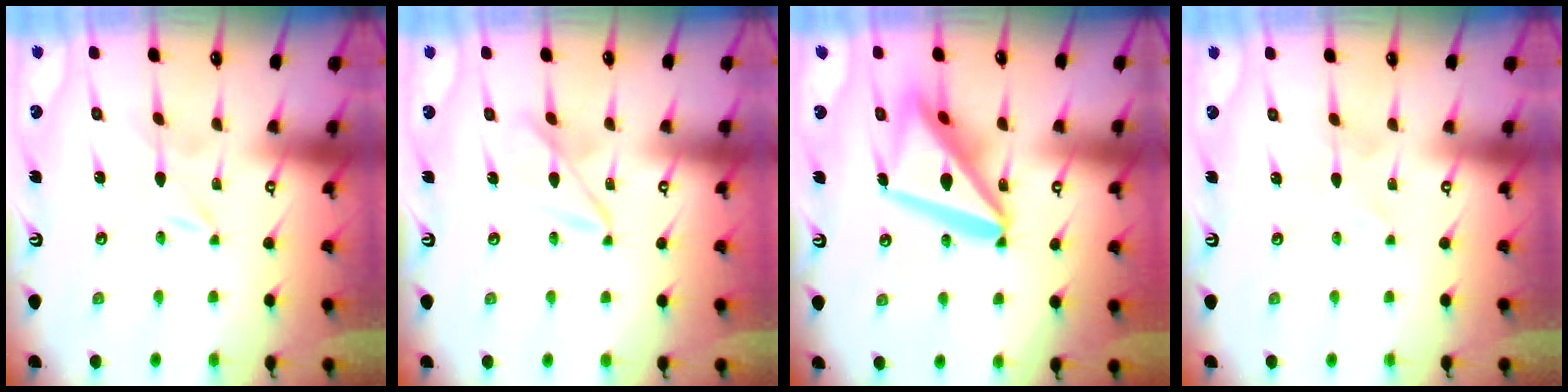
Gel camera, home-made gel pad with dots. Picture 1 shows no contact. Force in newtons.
{"total": 6.6, "press": 6.5, "slide": 0.5}
{"total": 18.9, "press": 18.7, "slide": 2.2}
{"total": 1.0, "press": 1.0, "slide": 0.1}